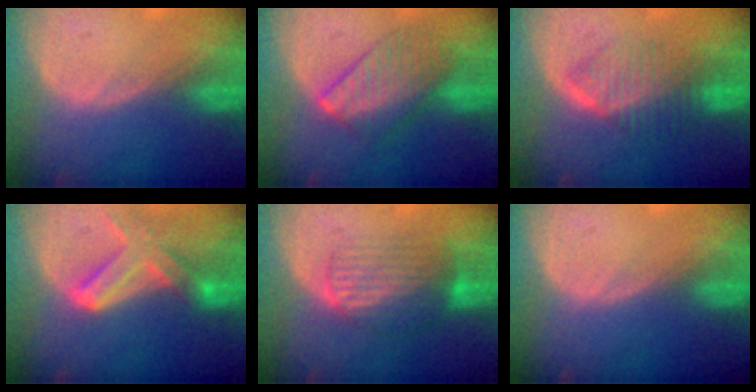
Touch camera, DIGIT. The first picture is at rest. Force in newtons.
{"total": 7.9, "press": 7.9, "slide": 0.3}
{"total": 6.5, "press": 6.4, "slide": 1.0}
{"total": 7.2, "press": 6.6, "slide": 2.9}
{"total": 7.6, "press": 7.0, "slide": 3.1}
{"total": 0.0}